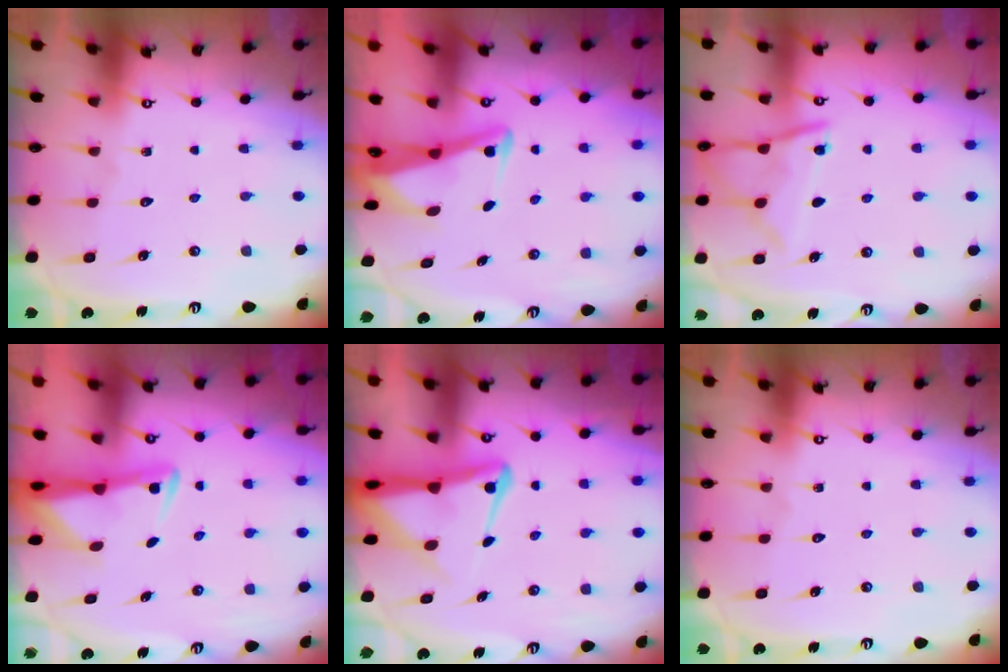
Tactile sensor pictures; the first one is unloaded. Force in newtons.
{"total": 3.6, "press": 3.5, "slide": 0.9}
{"total": 11.2, "press": 11.2, "slide": 1.1}
{"total": 2.7, "press": 2.6, "slide": 0.5}
{"total": 6.6, "press": 6.6, "slide": 0.7}
{"total": 0.0}